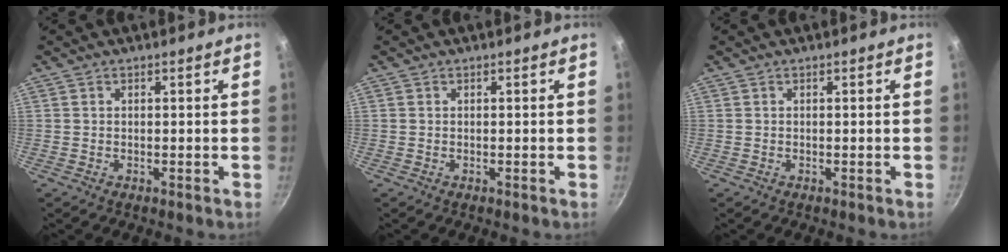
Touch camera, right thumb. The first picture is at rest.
{"total": 0.0}
{"total": 0.0}